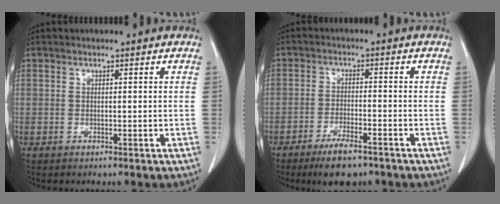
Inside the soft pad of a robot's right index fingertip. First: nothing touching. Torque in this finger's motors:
{"motor_torque": [0.47, -0.43, 0.31, 0.07]}